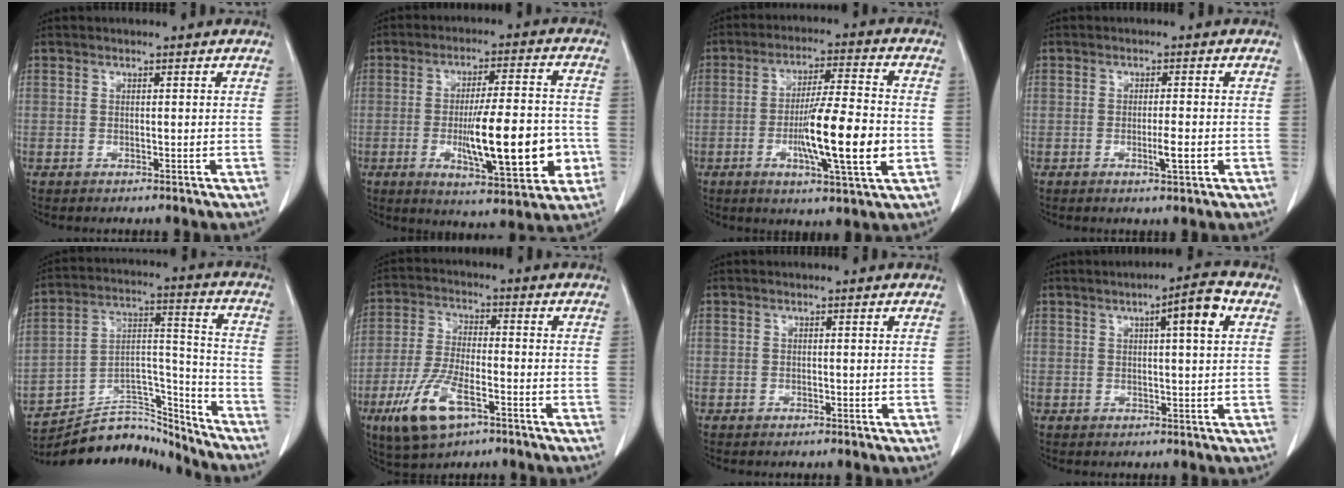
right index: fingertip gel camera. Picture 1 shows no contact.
{"total": 15.7, "force": [-3.3, 3.0, 15.0], "torque": [-0.233, -0.003, -0.042]}
{"total": 13.1, "force": [-2.9, 0.8, 12.8], "torque": [-0.214, -0.010, -0.050]}
{"total": 3.1, "force": [-0.9, 0.1, 2.9], "torque": [-0.048, -0.003, -0.012]}
{"total": 15.9, "force": [-15.4, 3.5, 1.5], "torque": [-0.019, 0.059, -0.251]}
{"total": 10.5, "force": [-5.4, 3.6, 8.3], "torque": [-0.180, -0.014, -0.096]}
{"total": 0.0}
{"total": 5.8, "force": [2.0, 0.3, 5.4], "torque": [-0.081, 0.007, 0.026]}